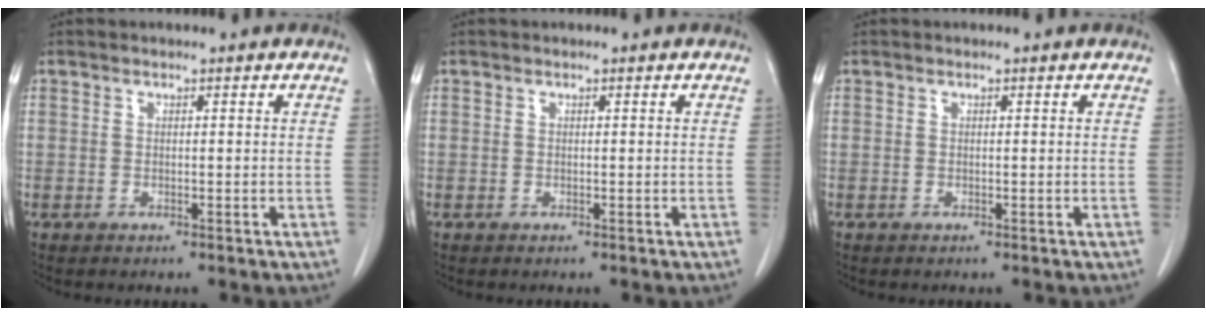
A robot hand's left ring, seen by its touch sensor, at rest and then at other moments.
{"total": 0.0}
{"total": 0.0}